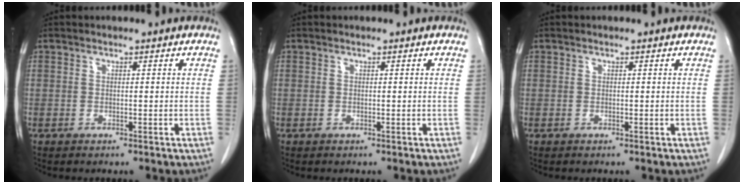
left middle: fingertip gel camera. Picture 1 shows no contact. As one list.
[{"total": 0.0}, {"total": 0.0}]